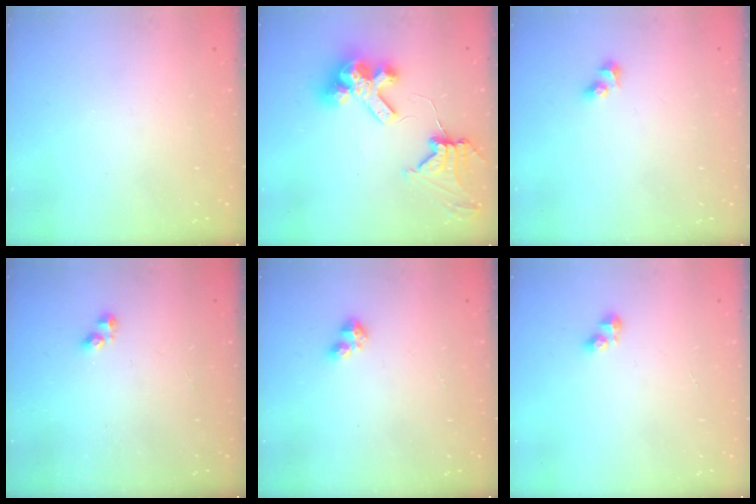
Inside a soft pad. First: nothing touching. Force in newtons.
{"total": 12.1, "press": 12.0, "slide": 1.6}
{"total": 4.1, "press": 3.5, "slide": 2.1}
{"total": 2.8, "press": 2.7, "slide": 0.5}
{"total": 2.4, "press": 2.4, "slide": 0.5}
{"total": 3.7, "press": 3.7, "slide": 0.5}